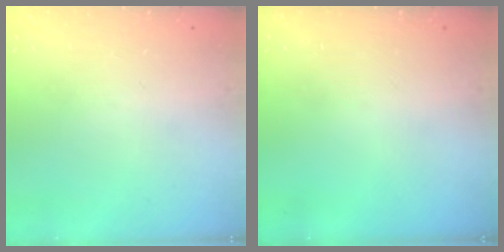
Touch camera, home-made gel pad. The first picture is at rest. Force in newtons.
{"total": 0.0}